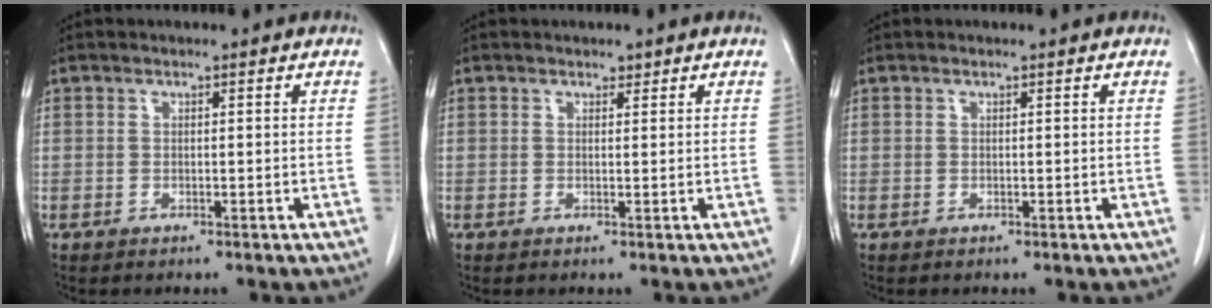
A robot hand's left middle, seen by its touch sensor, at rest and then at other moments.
{"total": 0.7, "force": [0.6, 0.3, 0.1], "torque": [-0.005, -0.003, 0.008]}
{"total": 0.0}